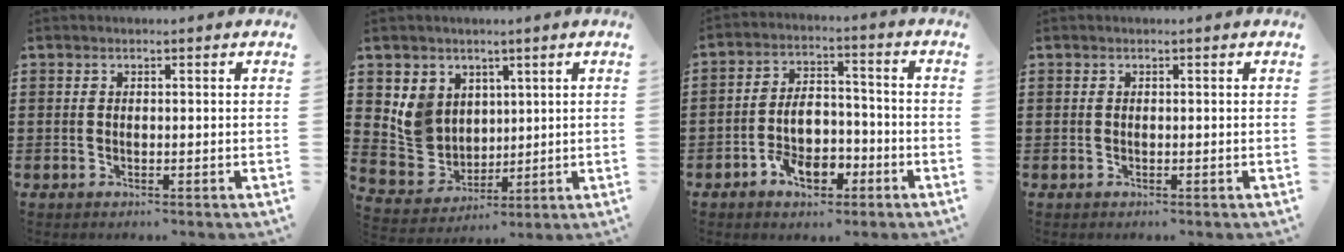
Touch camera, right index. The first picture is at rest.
{"total": 7.7, "force": [2.5, 6.8, 2.6], "torque": [-0.081, 0.009, 0.051]}
{"total": 7.4, "force": [-3.1, 4.2, 5.1], "torque": [-0.084, 0.003, -0.061]}
{"total": 0.0}